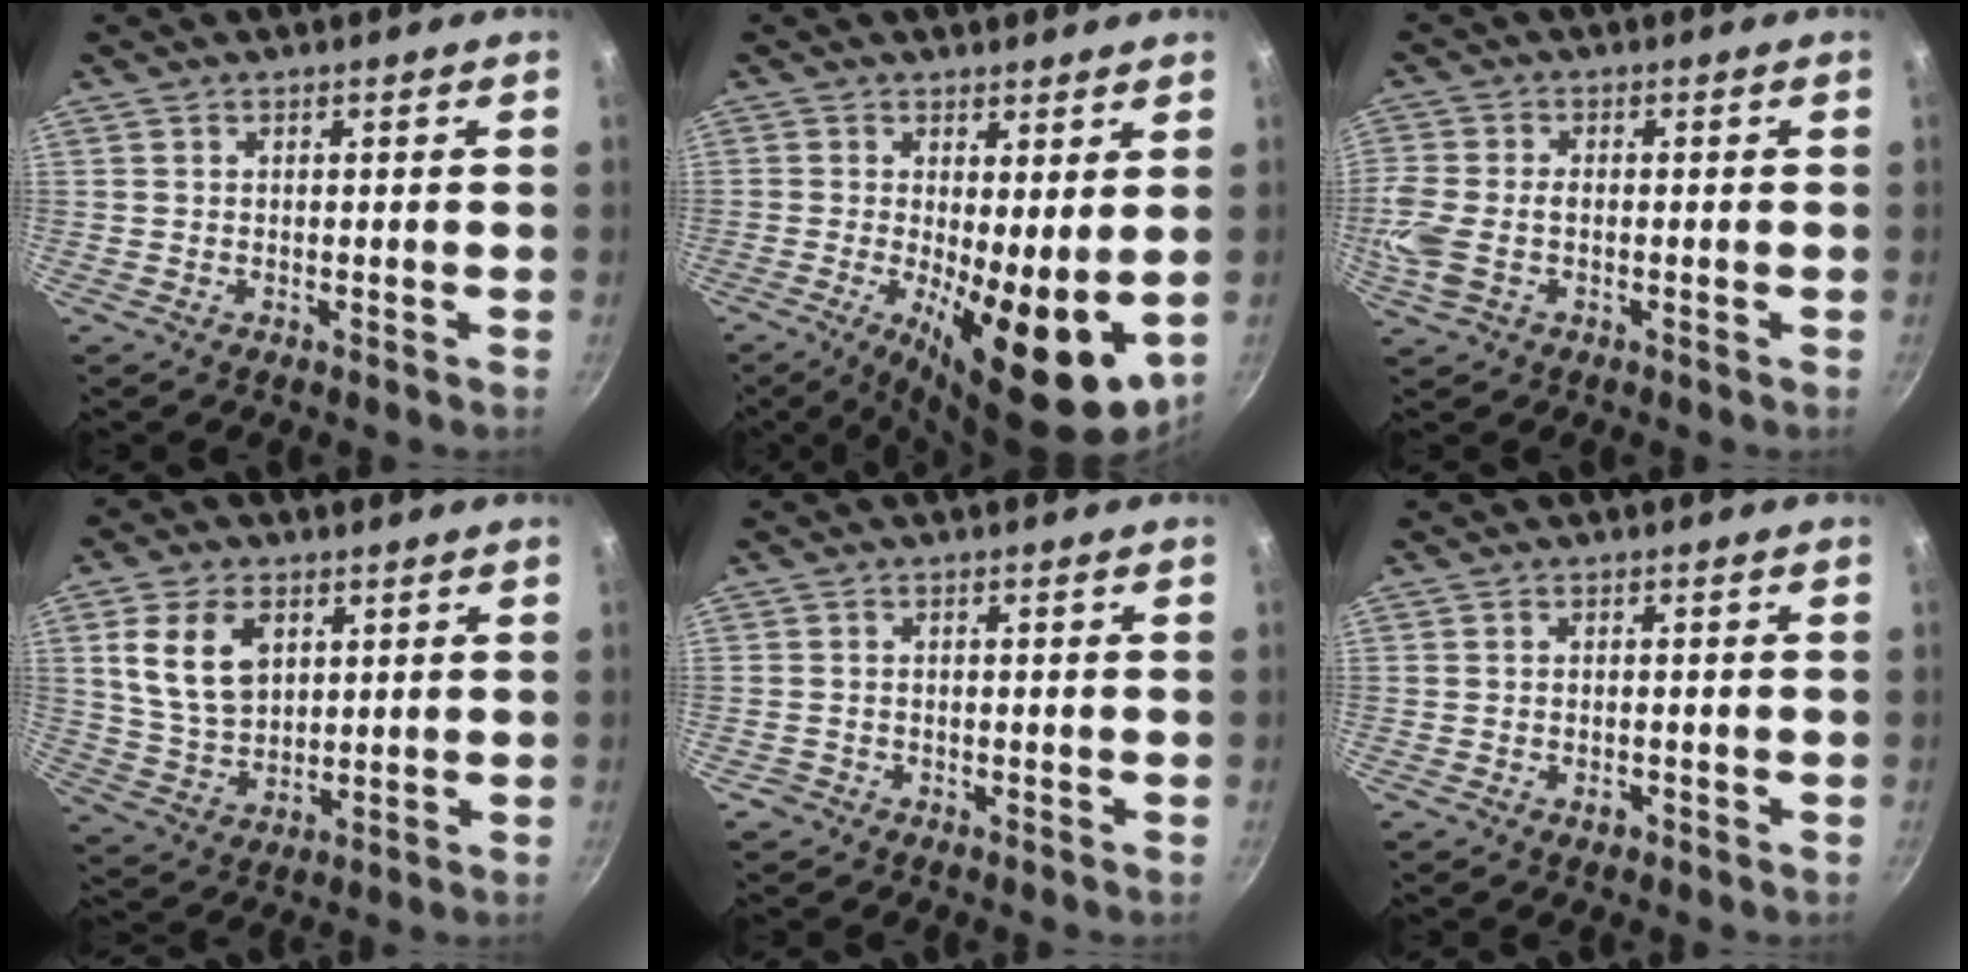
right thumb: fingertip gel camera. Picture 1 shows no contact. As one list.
[{"total": 14.0, "force": [-1.1, 4.9, 13.1], "torque": [-0.178, -0.019, -0.006]}, {"total": 7.6, "force": [-1.3, 4.7, 5.8], "torque": [-0.135, 0.000, -0.033]}, {"total": 11.4, "force": [3.7, 7.7, 7.6], "torque": [-0.125, -0.017, 0.078]}, {"total": 1.3, "force": [-0.8, 1.0, 0.0], "torque": [0.001, 0.008, -0.009]}, {"total": 1.5, "force": [-0.8, 0.7, 1.0], "torque": [-0.015, 0.003, -0.013]}]